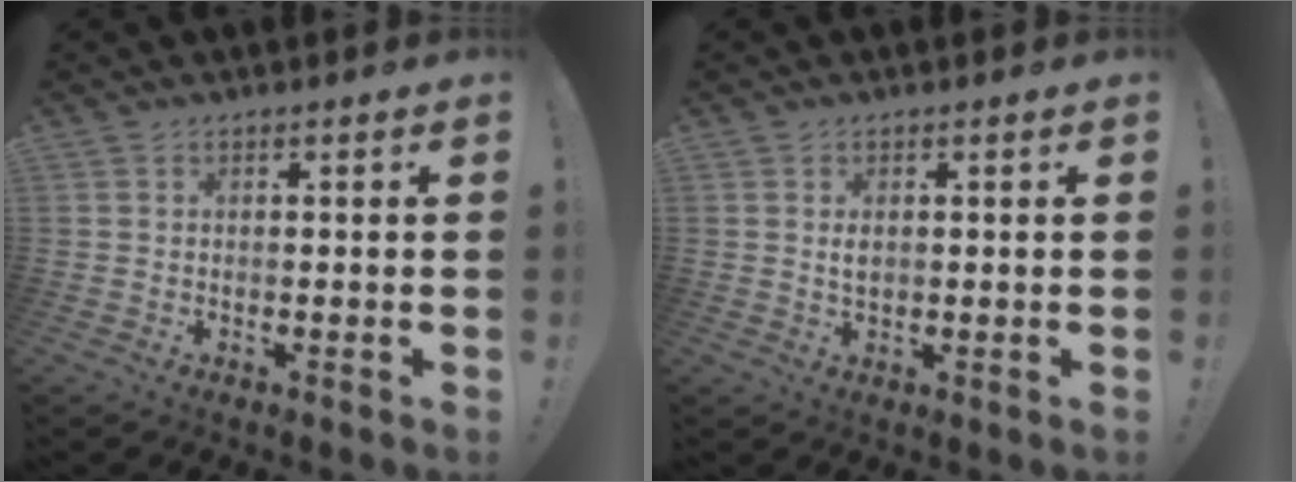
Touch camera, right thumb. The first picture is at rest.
{"total": 1.9, "force": [0.5, 1.1, 1.5], "torque": [-0.018, -0.003, 0.006]}